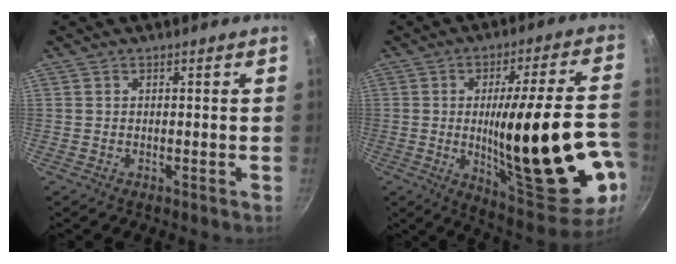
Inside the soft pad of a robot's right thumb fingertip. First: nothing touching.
{"total": 27.7, "force": [-5.4, 7.5, 26.1], "torque": [-0.362, 0.003, -0.055]}